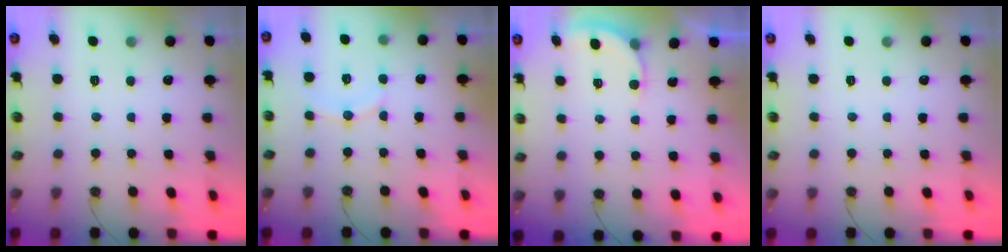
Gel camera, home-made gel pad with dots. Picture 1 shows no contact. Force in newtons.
{"total": 6.9, "press": 6.7, "slide": 1.8}
{"total": 2.1, "press": 2.1, "slide": 0.2}
{"total": 0.0}